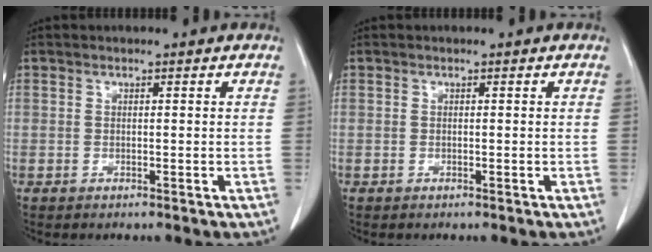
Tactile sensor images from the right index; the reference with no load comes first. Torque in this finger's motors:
{"motor_torque": [0.00, 0.00, 0.00, 0.00]}